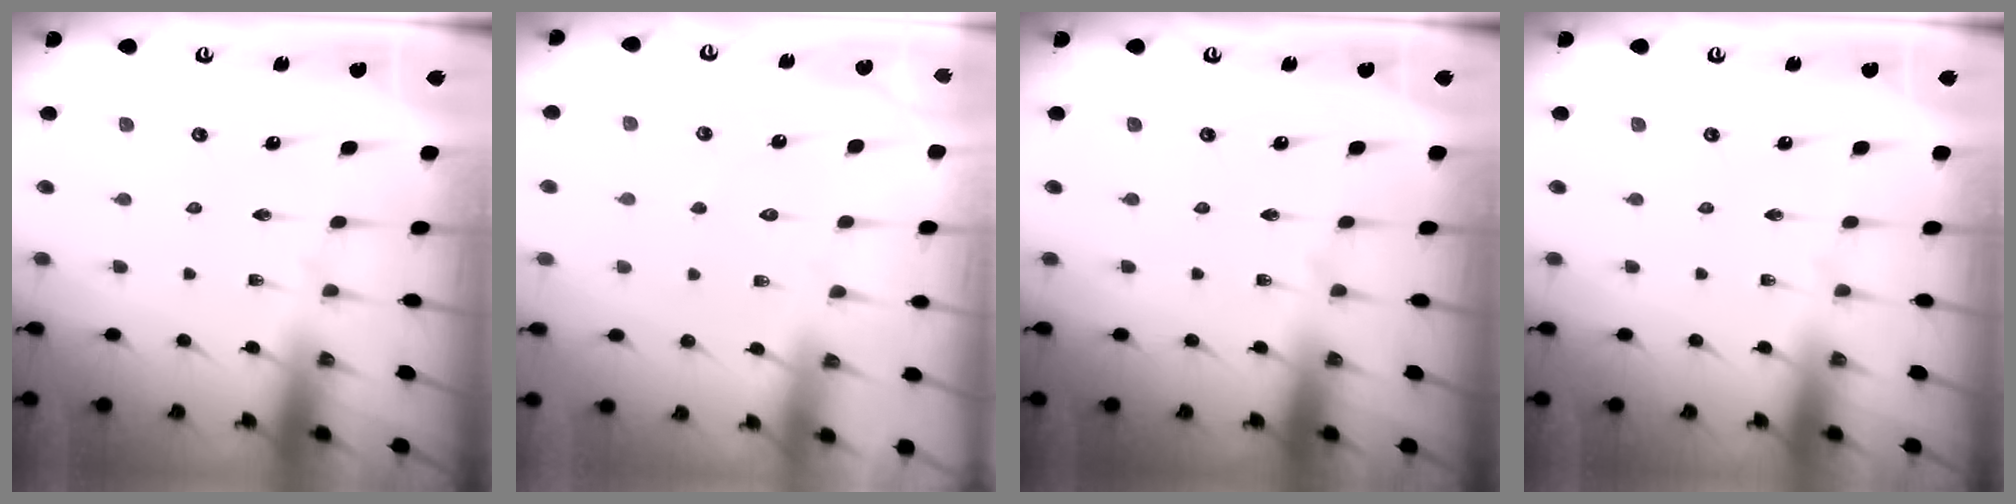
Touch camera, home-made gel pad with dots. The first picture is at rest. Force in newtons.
{"total": 4.0, "press": 3.9, "slide": 0.5}
{"total": 0.0}
{"total": 0.0}